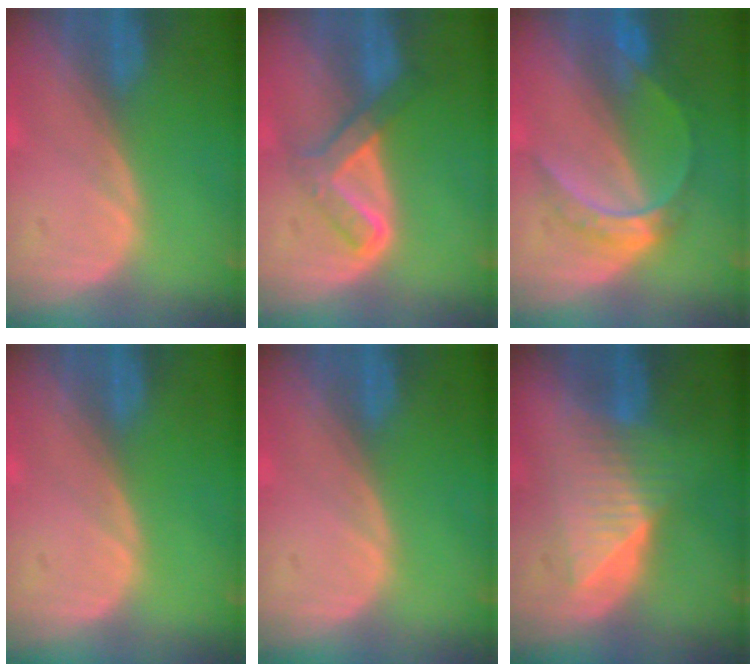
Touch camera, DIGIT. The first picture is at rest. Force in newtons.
{"total": 5.3, "press": 5.3, "slide": 0.5}
{"total": 6.5, "press": 5.6, "slide": 3.4}
{"total": 0.0}
{"total": 0.0}
{"total": 6.4, "press": 6.3, "slide": 1.0}